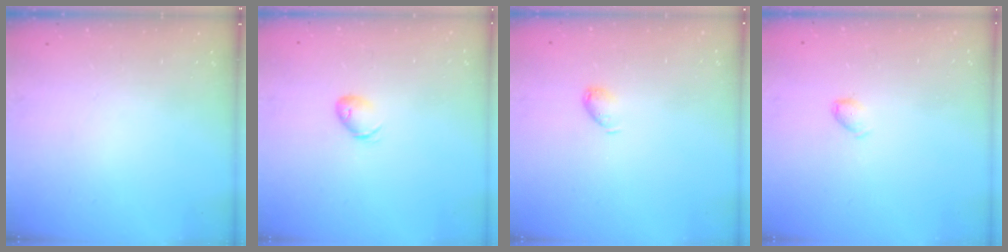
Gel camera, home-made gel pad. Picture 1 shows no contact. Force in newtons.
{"total": 5.7, "press": 5.6, "slide": 1.2}
{"total": 4.5, "press": 4.4, "slide": 0.8}
{"total": 4.9, "press": 4.9, "slide": 0.8}